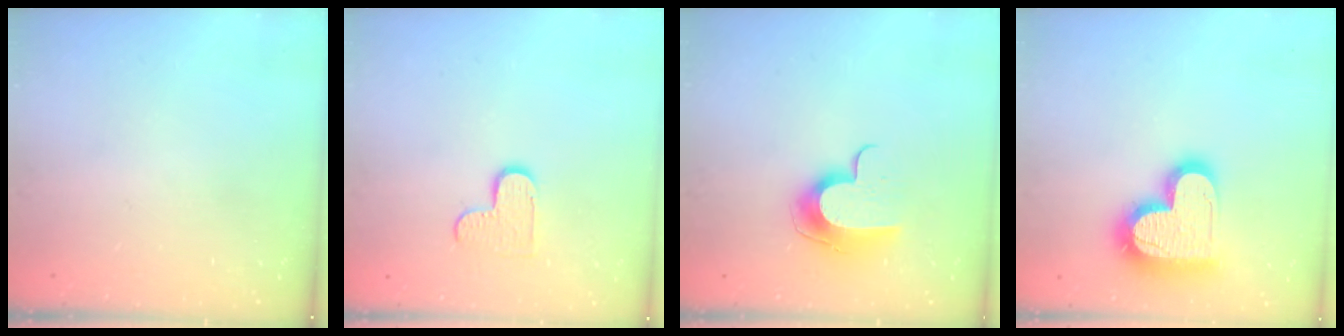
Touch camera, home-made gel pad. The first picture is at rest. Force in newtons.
{"total": 7.4, "press": 7.4, "slide": 0.4}
{"total": 10.2, "press": 10.2, "slide": 0.2}
{"total": 20.0, "press": 19.9, "slide": 1.4}